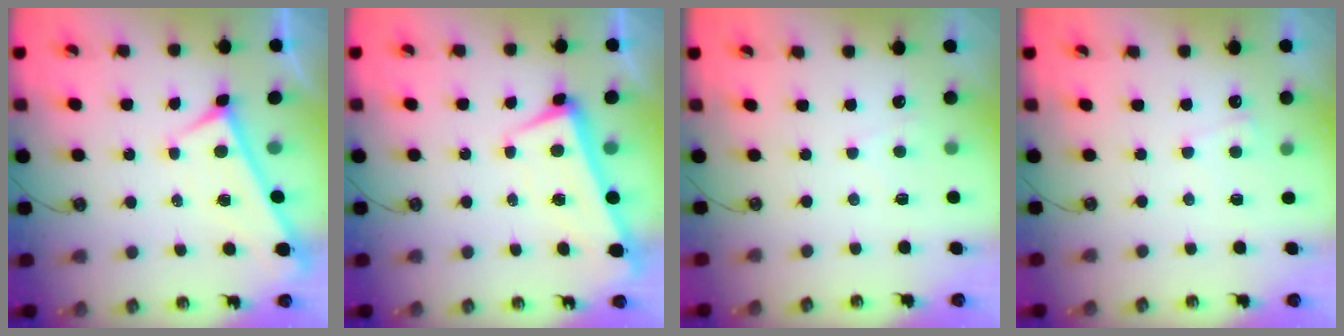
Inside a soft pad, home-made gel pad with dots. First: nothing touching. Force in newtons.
{"total": 2.0, "press": 1.8, "slide": 0.8}
{"total": 1.6, "press": 1.5, "slide": 0.4}
{"total": 2.1, "press": 2.0, "slide": 0.5}